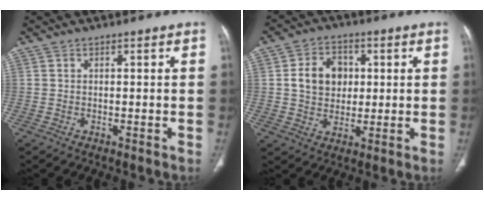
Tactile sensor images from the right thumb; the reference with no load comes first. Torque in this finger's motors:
{"motor_torque": [0.47, 2.13, 0.42, -0.55, 0.08]}